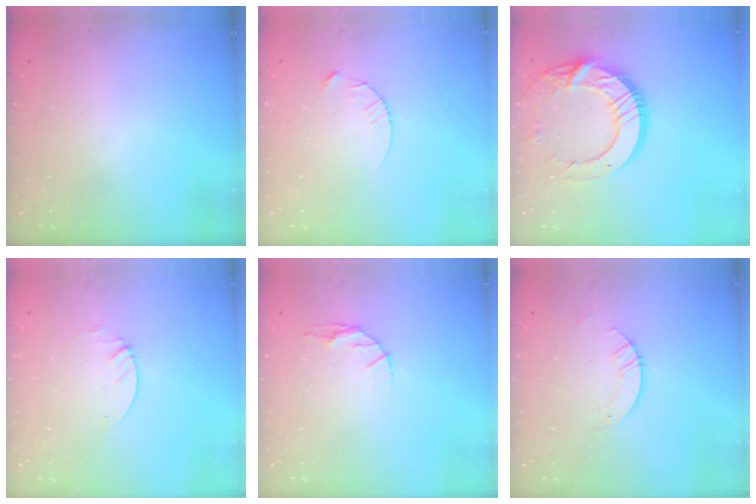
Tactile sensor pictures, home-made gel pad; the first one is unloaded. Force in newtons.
{"total": 4.7, "press": 4.7, "slide": 0.6}
{"total": 17.1, "press": 17.0, "slide": 1.5}
{"total": 1.3, "press": 1.3, "slide": 0.1}
{"total": 4.9, "press": 4.9, "slide": 0.6}
{"total": 2.8, "press": 2.8, "slide": 0.2}